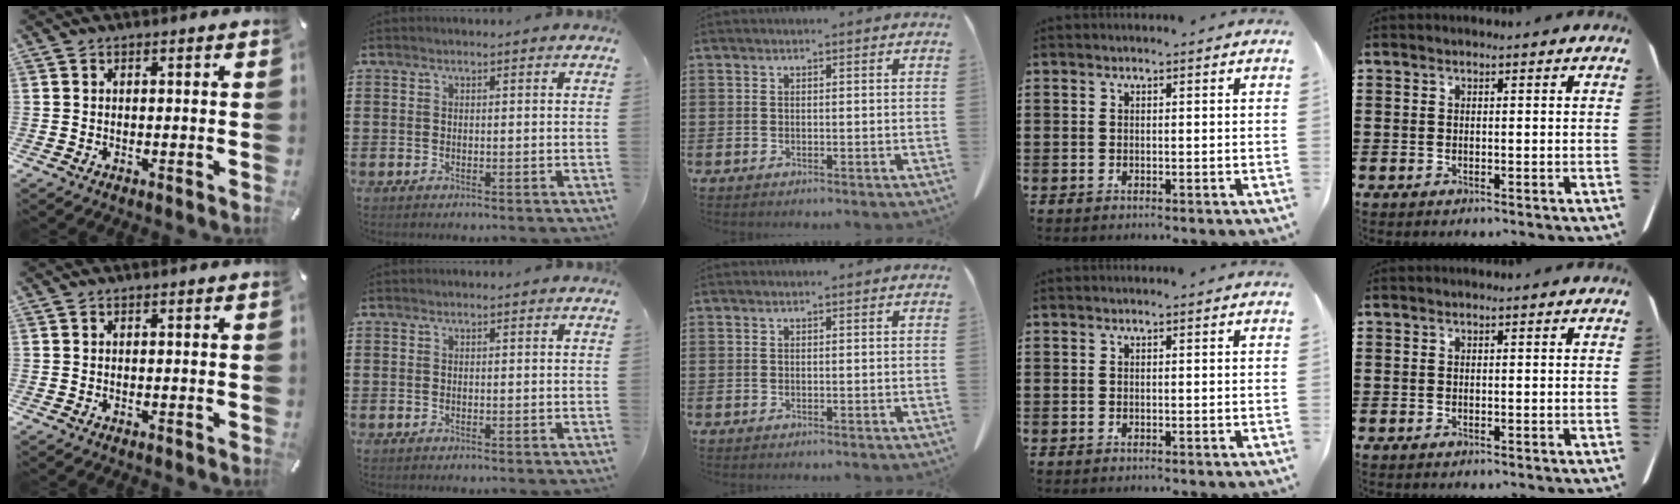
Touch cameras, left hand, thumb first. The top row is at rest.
{}